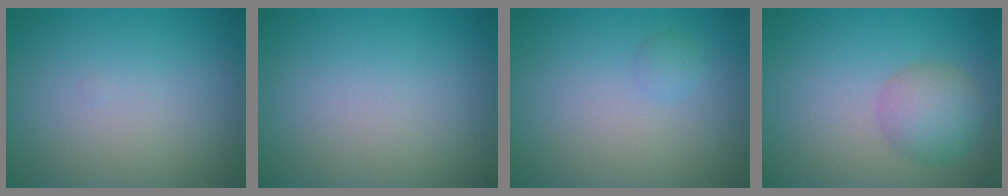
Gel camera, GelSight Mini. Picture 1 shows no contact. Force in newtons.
{"total": 0.0}
{"total": 0.8, "press": 0.8, "slide": 0.0}
{"total": 3.6, "press": 3.6, "slide": 0.1}